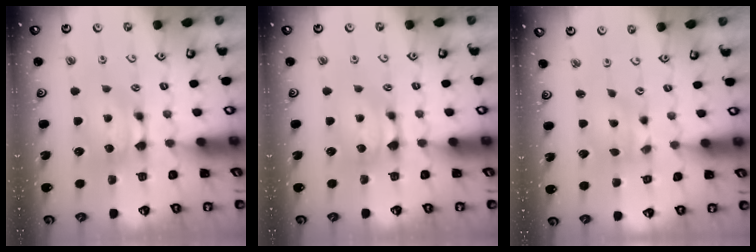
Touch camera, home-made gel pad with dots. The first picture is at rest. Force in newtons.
{"total": 0.7, "press": 0.1, "slide": 0.7}
{"total": 1.3, "press": 0.3, "slide": 1.2}